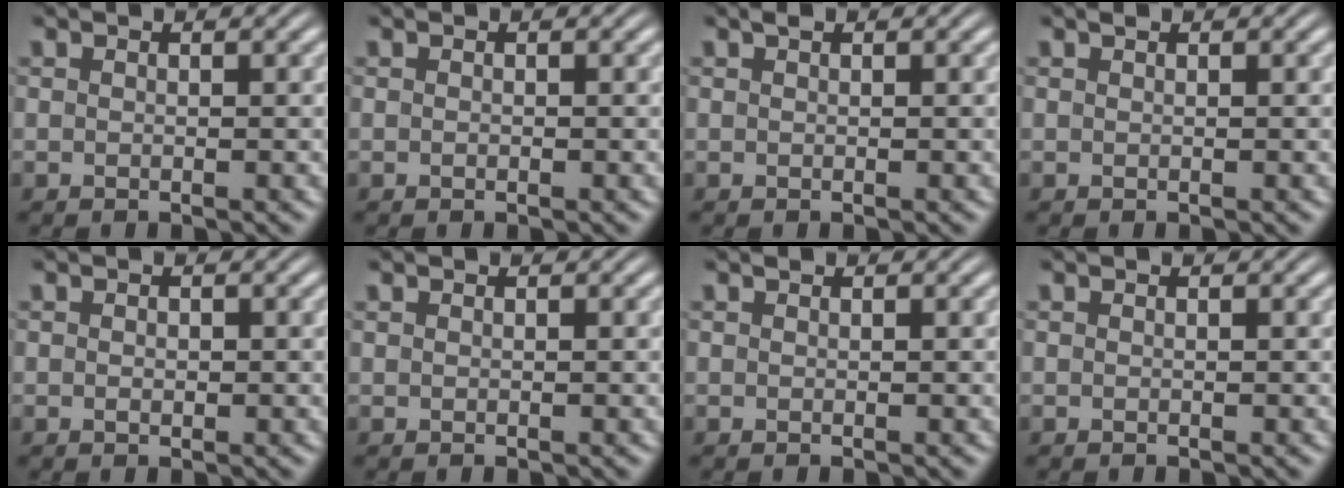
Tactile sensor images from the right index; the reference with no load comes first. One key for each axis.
{"total": 0.0}
{"total": 0.5, "fx": 0.4, "fy": 0.2, "fz": 0.3, "tx": -0.003, "ty": 0.003, "tz": 0.007}
{"total": 0.0}
{"total": 0.6, "fx": -0.1, "fy": 0.3, "fz": 0.4, "tx": -0.013, "ty": -0.006, "tz": 0.002}
{"total": 0.0}
{"total": 0.0}
{"total": 0.0}